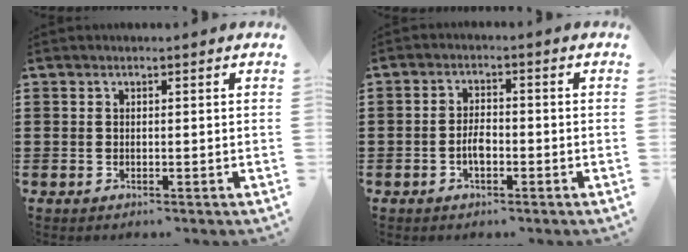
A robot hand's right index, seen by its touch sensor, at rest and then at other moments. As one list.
[{"total": 3.0, "force": [-1.1, 1.5, 2.4], "torque": [-0.054, 0.003, -0.022]}]